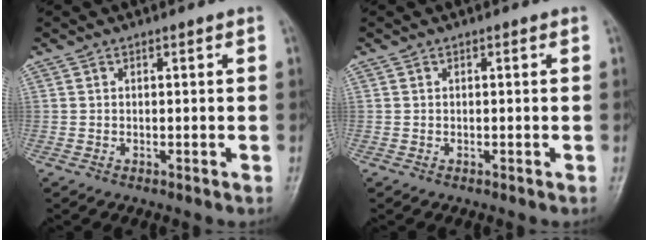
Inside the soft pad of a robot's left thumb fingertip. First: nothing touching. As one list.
[{"total": 0.0}]